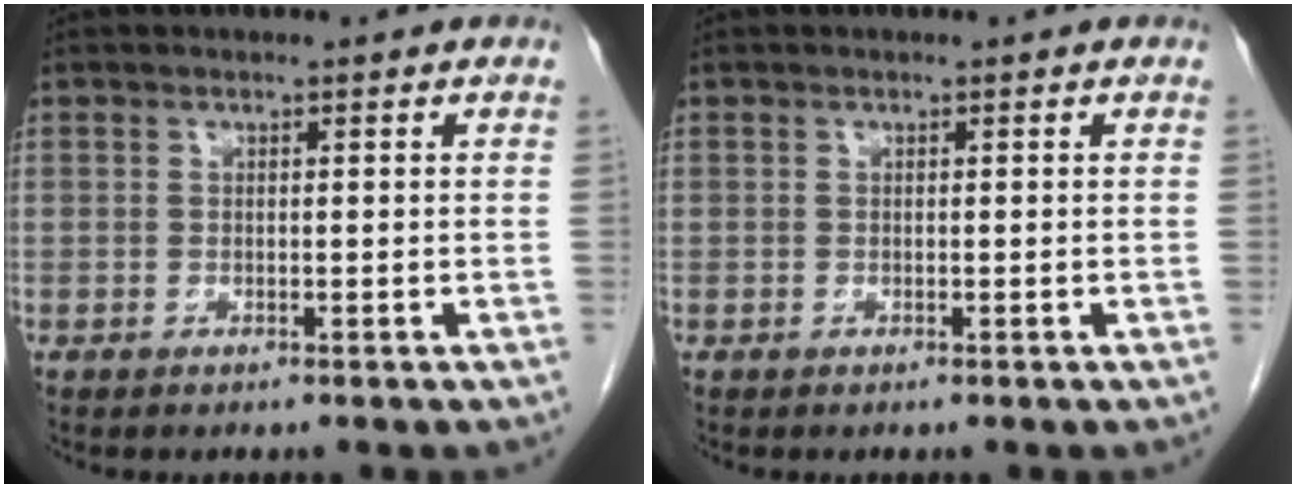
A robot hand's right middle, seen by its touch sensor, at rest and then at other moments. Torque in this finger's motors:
{"motor_torque": [0.18, -0.06, 0.03, 0.01]}